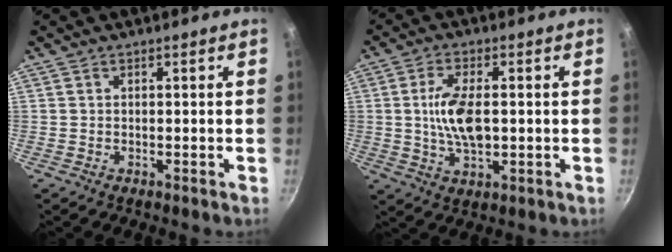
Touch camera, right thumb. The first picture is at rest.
{"total": 9.4, "force": [0.3, 4.5, 8.2], "torque": [-0.153, 0.003, 0.007]}